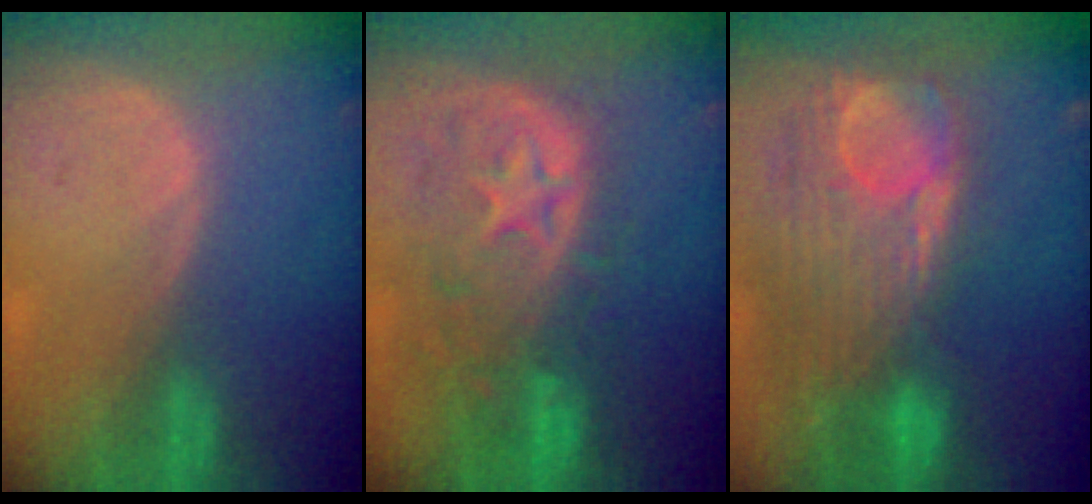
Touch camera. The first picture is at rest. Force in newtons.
{"total": 11.0, "press": 9.8, "slide": 5.1}
{"total": 12.7, "press": 10.6, "slide": 6.9}